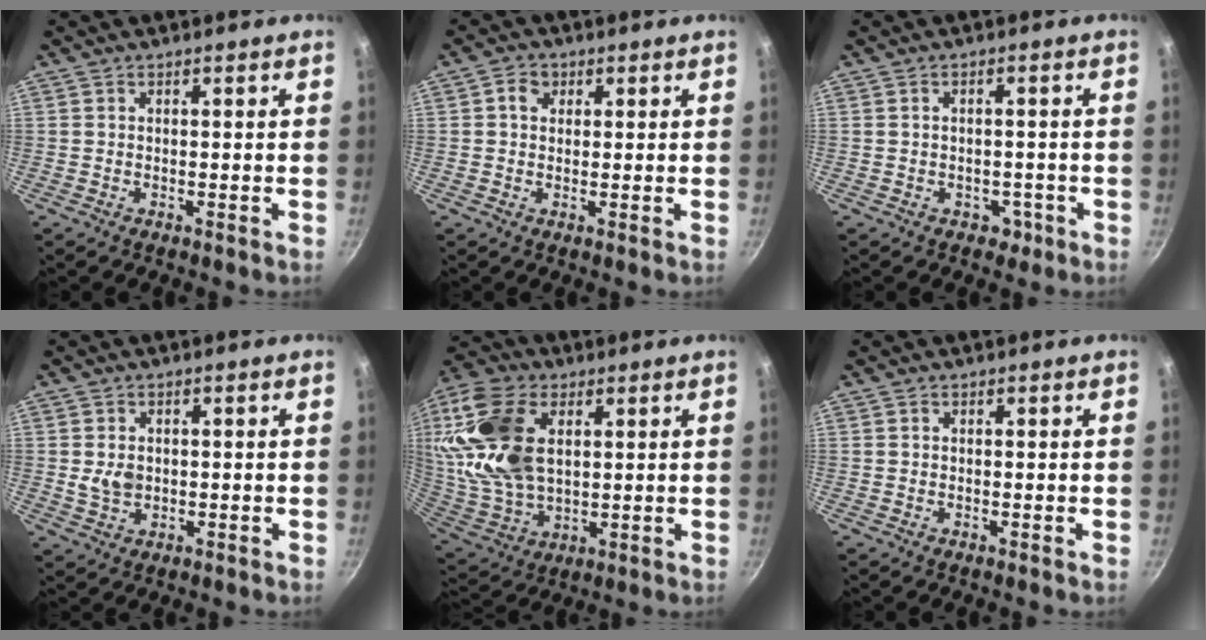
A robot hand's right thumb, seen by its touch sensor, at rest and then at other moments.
{"total": 3.1, "force": [1.0, 2.6, 1.3], "torque": [-0.005, 0.000, 0.013]}
{"total": 1.9, "force": [-0.8, 1.4, 0.8], "torque": [-0.007, 0.009, -0.002]}
{"total": 3.8, "force": [0.3, 3.1, 2.3], "torque": [-0.031, -0.003, 0.008]}
{"total": 21.1, "force": [5.4, 13.3, 15.5], "torque": [-0.309, -0.015, 0.107]}
{"total": 0.0}